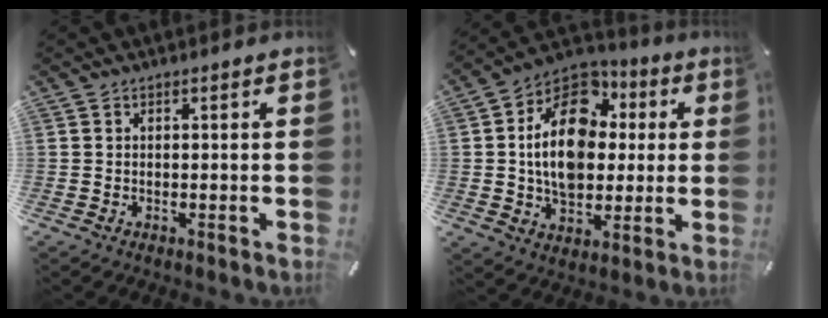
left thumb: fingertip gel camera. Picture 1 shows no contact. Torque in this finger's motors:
{"motor_torque": [2.55, 2.46, 1.31, -0.95, 0.57]}